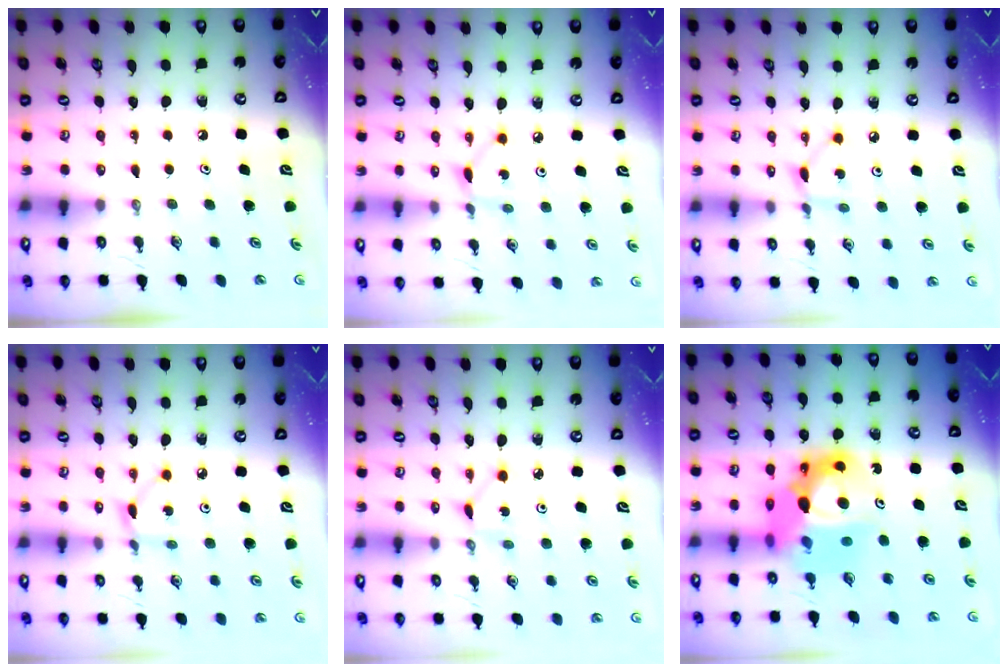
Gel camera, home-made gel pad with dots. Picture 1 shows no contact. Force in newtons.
{"total": 3.1, "press": 3.1, "slide": 0.2}
{"total": 3.3, "press": 3.3, "slide": 0.1}
{"total": 2.4, "press": 2.4, "slide": 0.2}
{"total": 1.9, "press": 1.9, "slide": 0.2}
{"total": 17.8, "press": 17.5, "slide": 3.1}